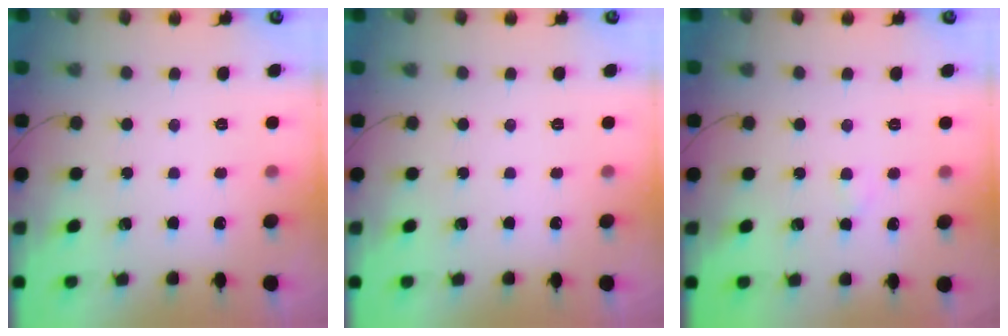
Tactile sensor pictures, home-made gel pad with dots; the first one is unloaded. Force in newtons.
{"total": 0.0}
{"total": 2.0, "press": 1.8, "slide": 0.8}